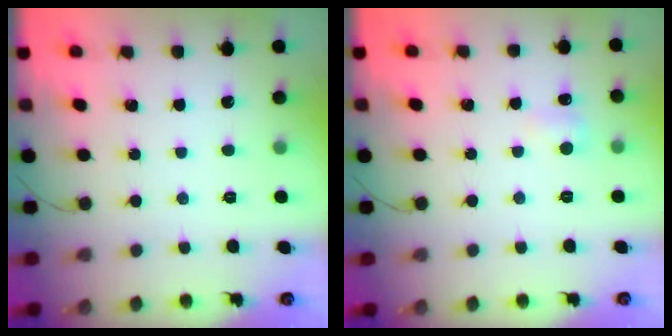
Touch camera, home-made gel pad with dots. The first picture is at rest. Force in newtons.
{"total": 5.3, "press": 5.0, "slide": 1.6}